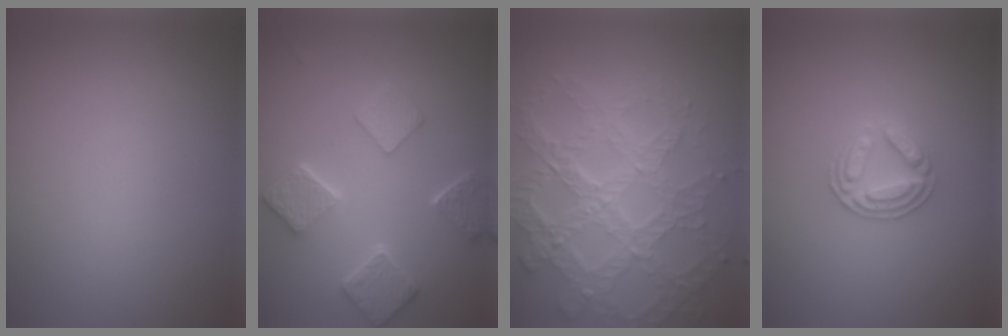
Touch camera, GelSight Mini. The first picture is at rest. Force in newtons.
{"total": 5.5, "press": 4.3, "slide": 3.3}
{"total": 7.9, "press": 5.7, "slide": 5.4}
{"total": 3.1, "press": 2.9, "slide": 1.1}